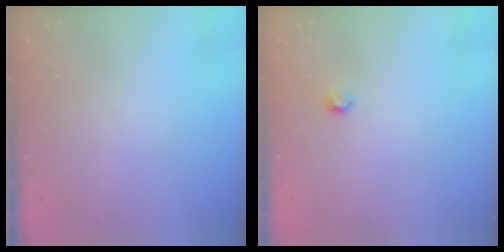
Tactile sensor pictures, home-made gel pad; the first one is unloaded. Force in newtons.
{"total": 3.9, "press": 3.8, "slide": 0.7}